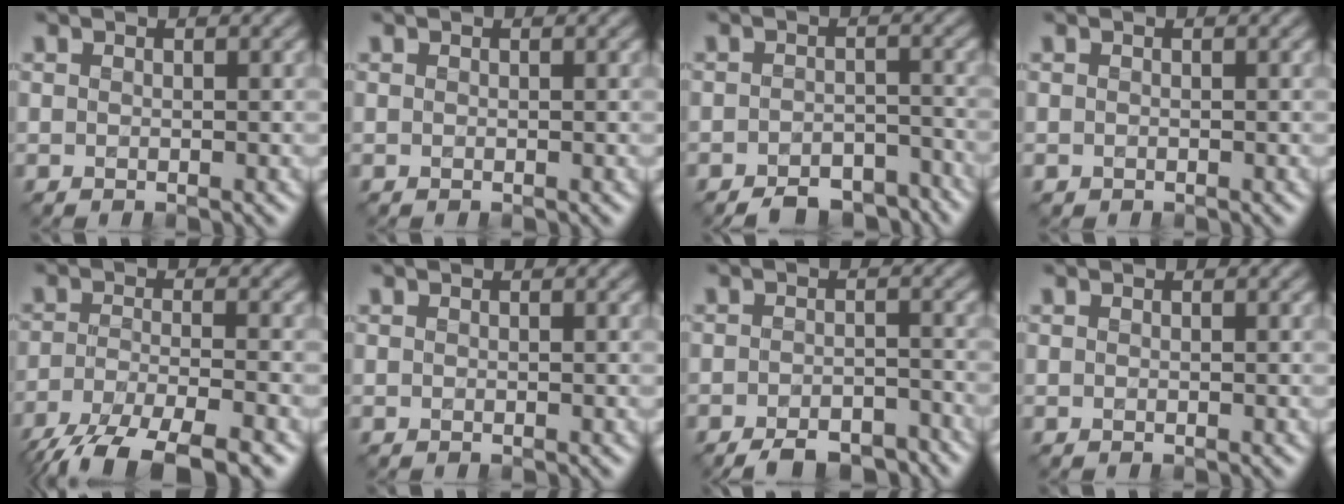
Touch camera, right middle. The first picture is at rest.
{"total": 0.0}
{"total": 5.1, "force": [-4.2, 2.1, 2.0], "torque": [-0.023, -0.005, -0.059]}
{"total": 0.0}
{"total": 7.7, "force": [-5.7, 1.8, 4.8], "torque": [-0.086, -0.012, -0.104]}
{"total": 0.0}
{"total": 5.4, "force": [-4.3, 1.9, 2.7], "torque": [-0.036, -0.003, -0.066]}
{"total": 0.0}